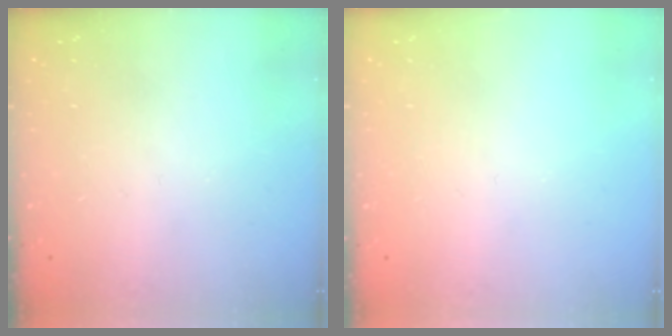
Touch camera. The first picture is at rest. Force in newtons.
{"total": 0.0}